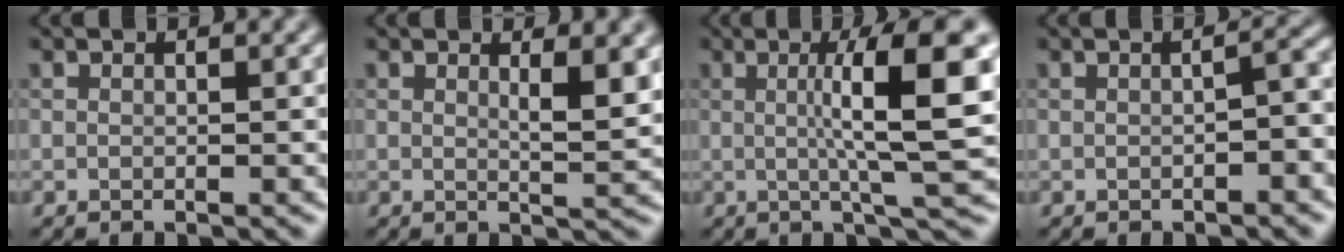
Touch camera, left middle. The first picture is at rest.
{"total": 2.9, "force": [1.1, 0.7, 2.6], "torque": [-0.035, -0.006, 0.019]}
{"total": 9.0, "force": [1.1, 1.5, 8.8], "torque": [-0.119, 0.007, 0.017]}
{"total": 2.0, "force": [-0.5, 0.4, 1.9], "torque": [-0.030, 0.010, -0.009]}